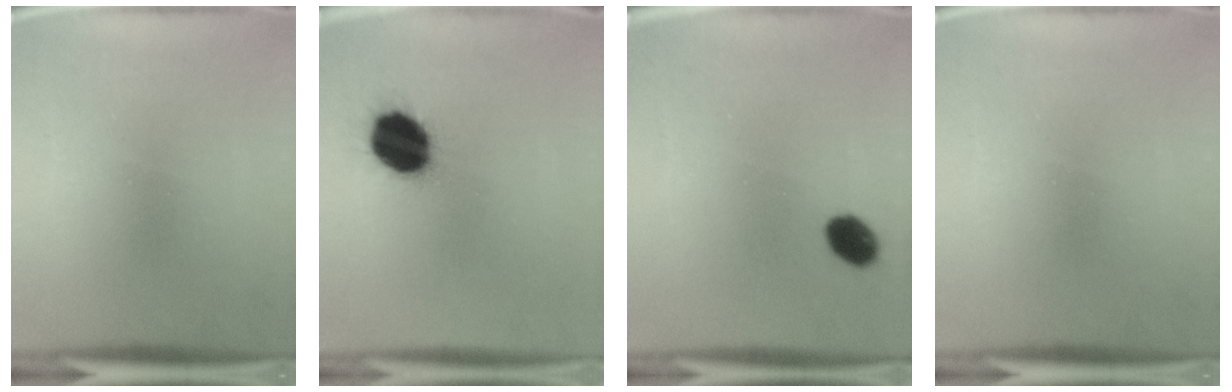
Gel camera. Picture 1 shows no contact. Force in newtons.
{"total": 14.7}
{"total": 5.4}
{"total": 0.0}